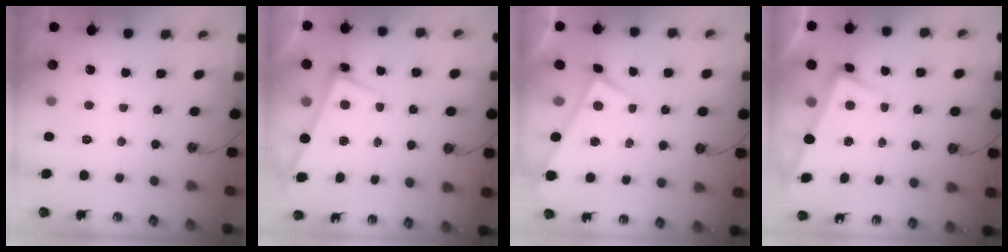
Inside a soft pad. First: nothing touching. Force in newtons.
{"total": 2.8, "press": 2.7, "slide": 0.4}
{"total": 0.0}
{"total": 3.0, "press": 2.9, "slide": 0.8}